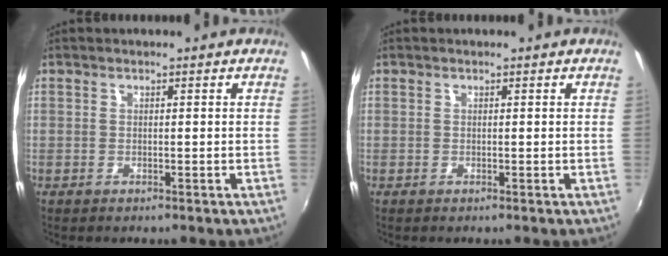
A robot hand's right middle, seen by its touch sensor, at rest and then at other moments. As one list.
[{"total": 0.0}]